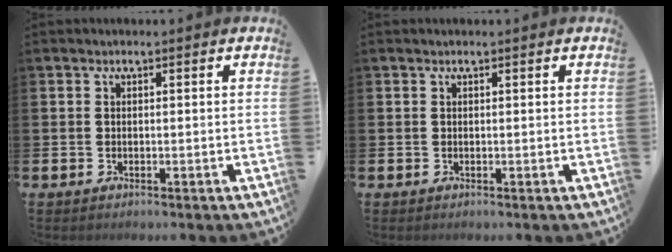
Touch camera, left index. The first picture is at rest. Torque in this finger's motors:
{"motor_torque": [-0.12, -0.02, 0.01, 0.00]}